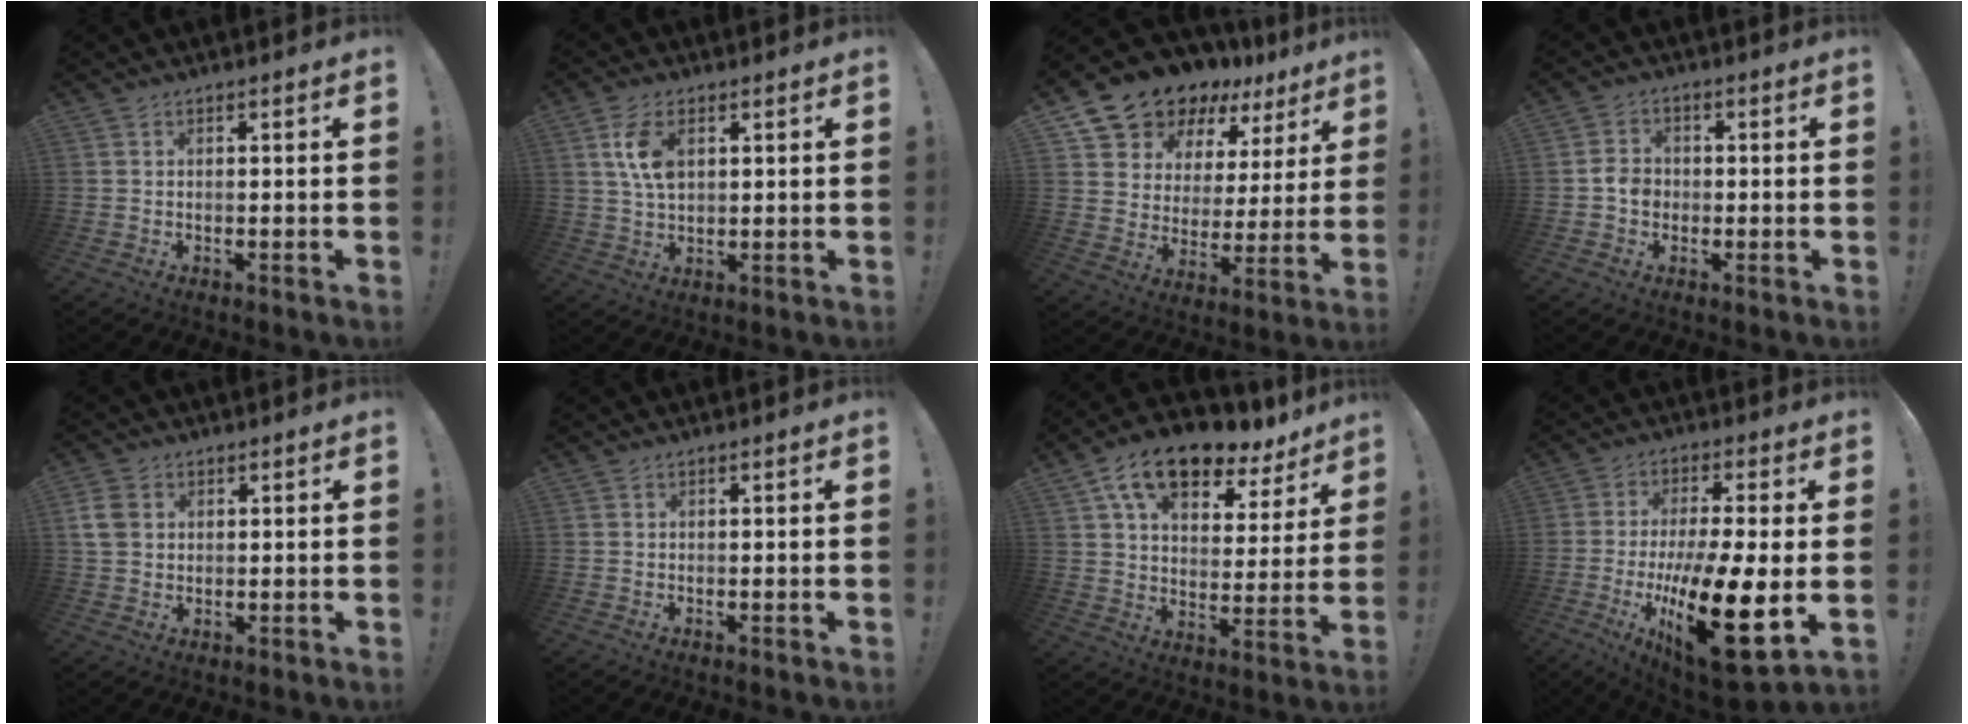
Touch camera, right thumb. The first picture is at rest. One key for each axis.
{"total": 8.2, "fx": 2.5, "fy": 4.7, "fz": 6.2, "tx": -0.123, "ty": -0.001, "tz": 0.045}
{"total": 13.5, "fx": 11.7, "fy": 6.4, "fz": 2.1, "tx": -0.047, "ty": -0.102, "tz": 0.218}
{"total": 4.9, "fx": -1.3, "fy": 4.1, "fz": 2.5, "tx": -0.028, "ty": 0.008, "tz": -0.023}
{"total": 7.2, "fx": 2.0, "fy": 5.5, "fz": 4.2, "tx": -0.085, "ty": 0.004, "tz": 0.043}
{"total": 0.0}
{"total": 15.2, "fx": 10.6, "fy": 7.5, "fz": 8.0, "tx": -0.127, "ty": -0.070, "tz": 0.187}
{"total": 20.9, "fx": -5.1, "fy": 6.8, "fz": 19.1, "tx": -0.330, "ty": 0.017, "tz": -0.075}